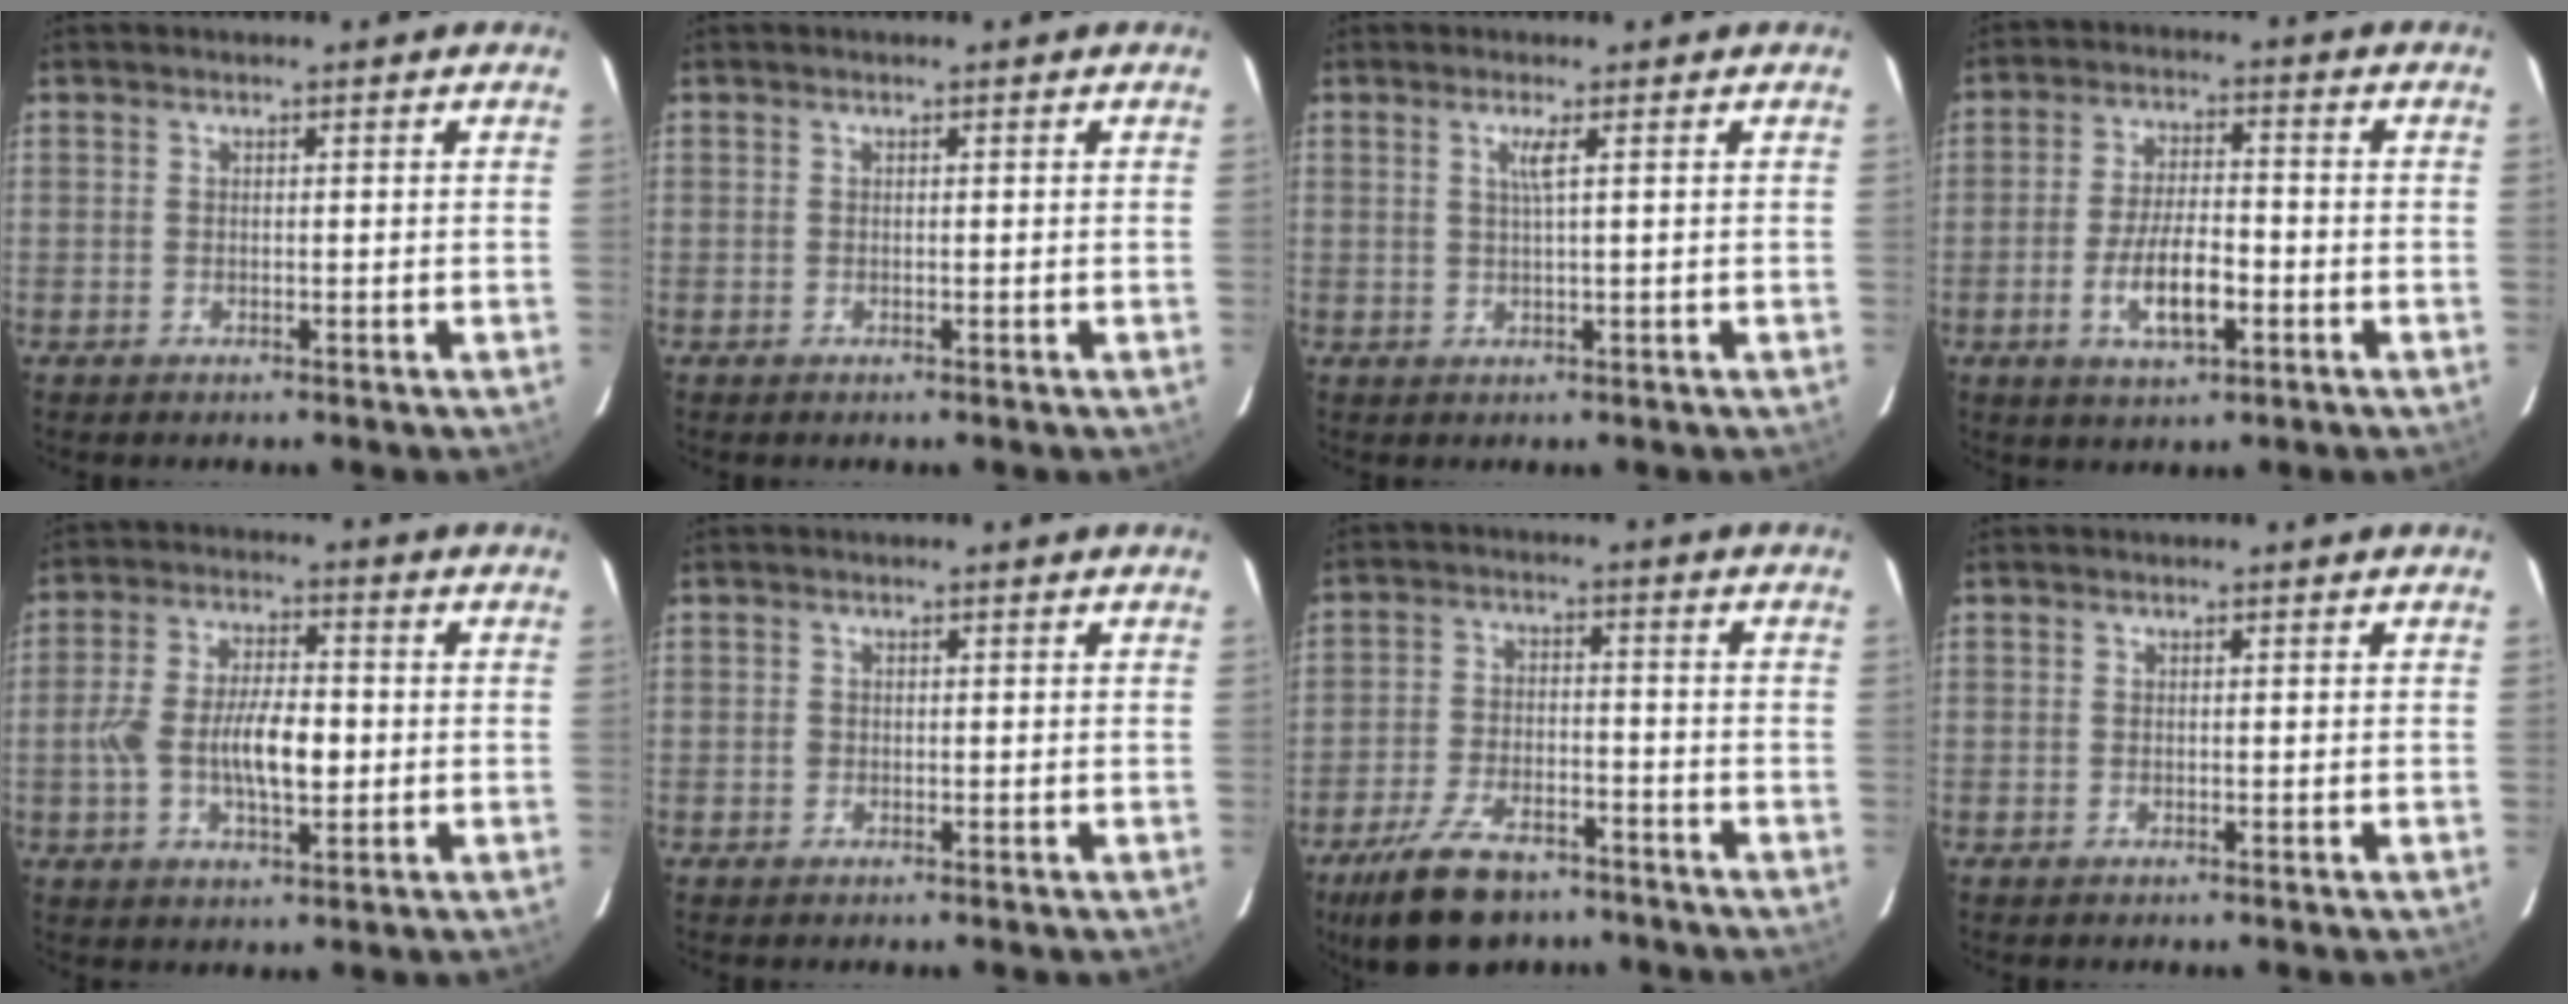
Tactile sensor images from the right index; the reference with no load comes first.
{"total": 0.0}
{"total": 1.9, "force": [0.7, -0.5, 1.8], "torque": [-0.033, -0.003, 0.015]}
{"total": 8.9, "force": [-3.2, 3.1, 7.7], "torque": [-0.152, -0.004, -0.053]}
{"total": 10.0, "force": [-1.5, 4.1, 9.0], "torque": [-0.176, 0.005, -0.026]}
{"total": 0.6, "force": [-0.1, 0.6, 0.1], "torque": [0.000, 0.001, -0.002]}
{"total": 13.6, "force": [-9.8, 6.2, 7.0], "torque": [-0.158, -0.006, -0.163]}
{"total": 0.0}